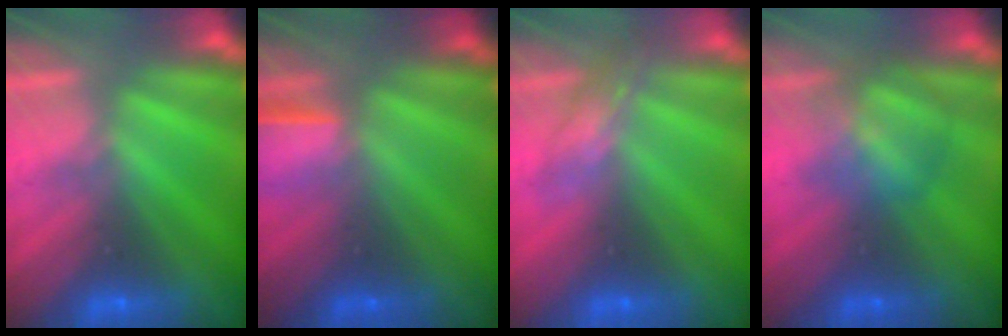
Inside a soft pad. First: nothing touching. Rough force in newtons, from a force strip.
{"total": 1.6}
{"total": 2.1}
{"total": 3.0}